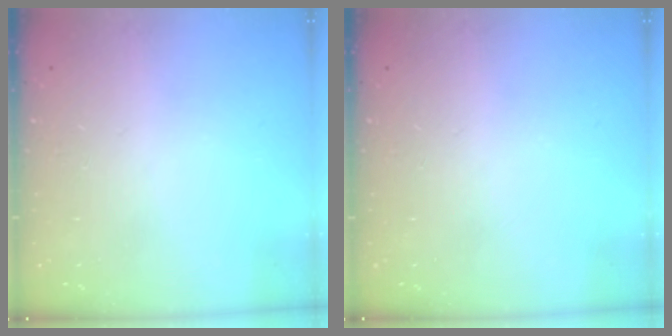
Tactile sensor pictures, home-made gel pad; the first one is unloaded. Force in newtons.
{"total": 0.0}